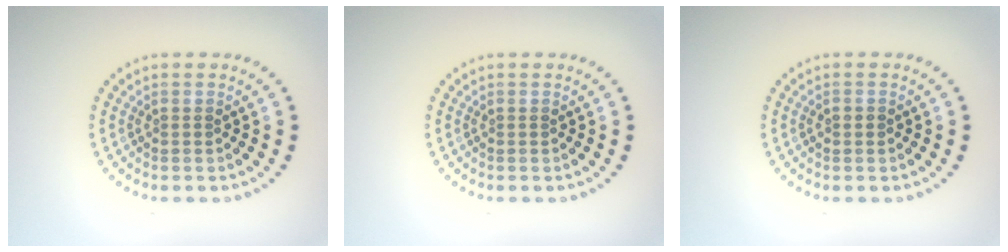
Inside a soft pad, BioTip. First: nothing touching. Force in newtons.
{"total": 0.0}
{"total": 1.1, "press": 1.1, "slide": 0.1}